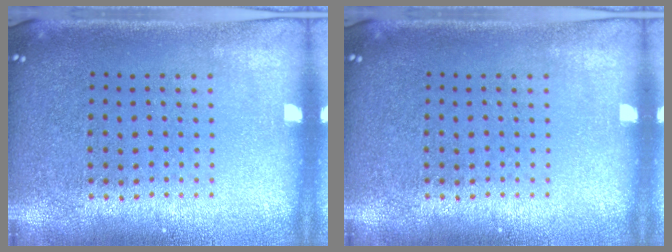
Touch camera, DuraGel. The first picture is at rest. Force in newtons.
{"total": 0.0}